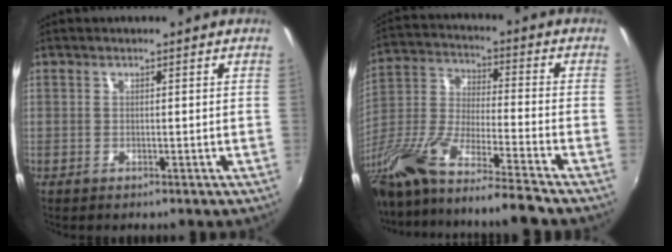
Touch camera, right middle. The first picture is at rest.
{"total": 20.7, "force": [-16.1, 0.5, 13.0], "torque": [-0.232, -0.056, -0.295]}